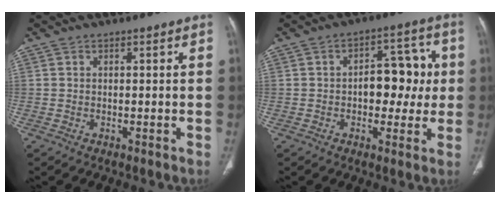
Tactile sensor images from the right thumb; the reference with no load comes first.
{"total": 10.5, "force": [0.0, 6.6, 8.1], "torque": [-0.060, 0.029, -0.002]}